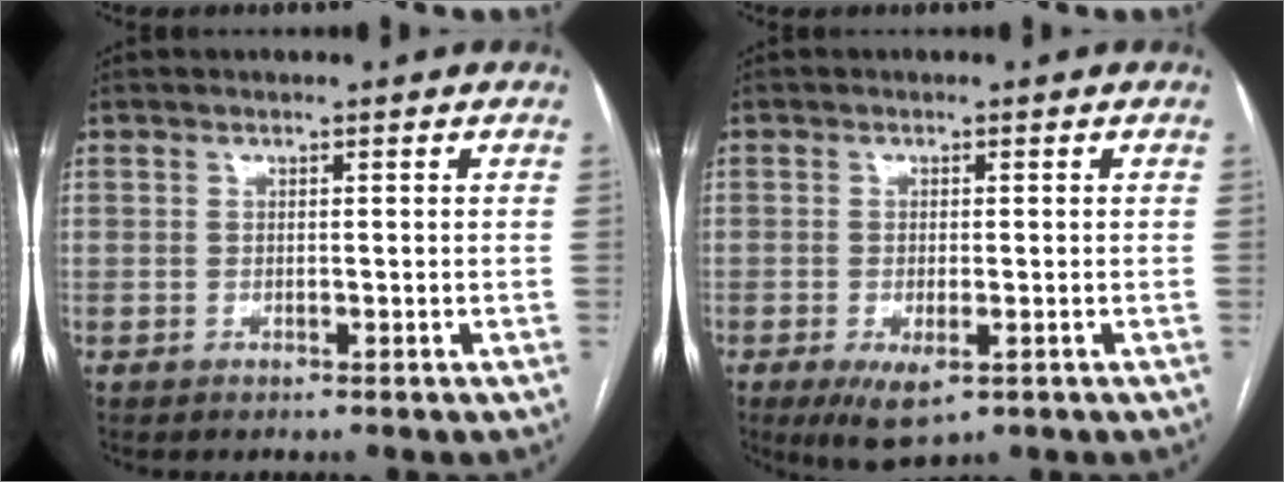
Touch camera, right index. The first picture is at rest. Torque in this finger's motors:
{"motor_torque": [0.67, -0.44, 0.19, 0.05]}